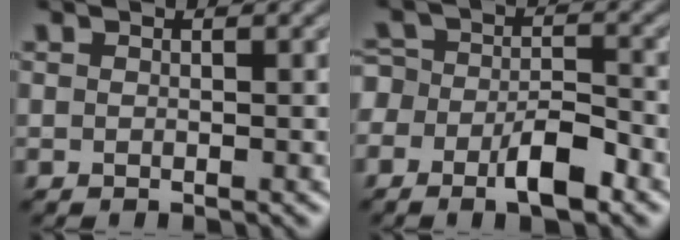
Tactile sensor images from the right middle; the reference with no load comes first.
{"total": 5.1, "force": [-3.0, 2.6, 3.3], "torque": [-0.049, 0.001, -0.058]}